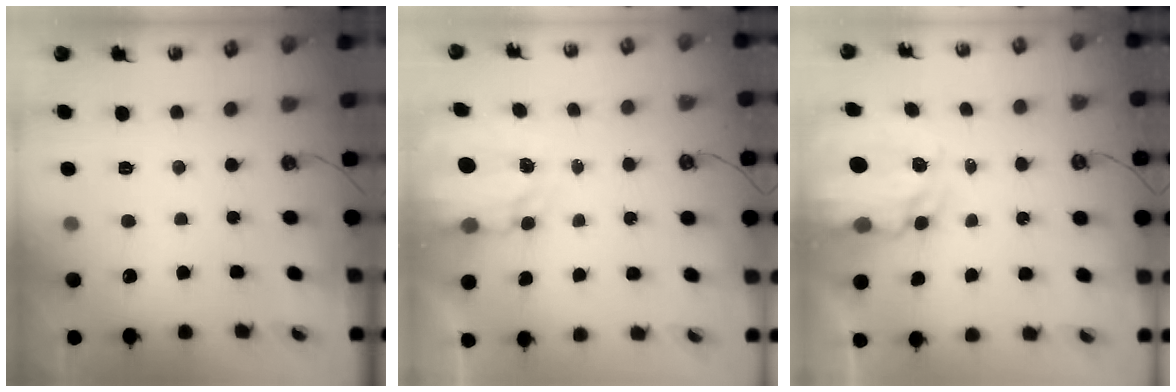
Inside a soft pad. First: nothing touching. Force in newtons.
{"total": 3.9, "press": 3.9, "slide": 0.1}
{"total": 7.7, "press": 7.6, "slide": 0.7}